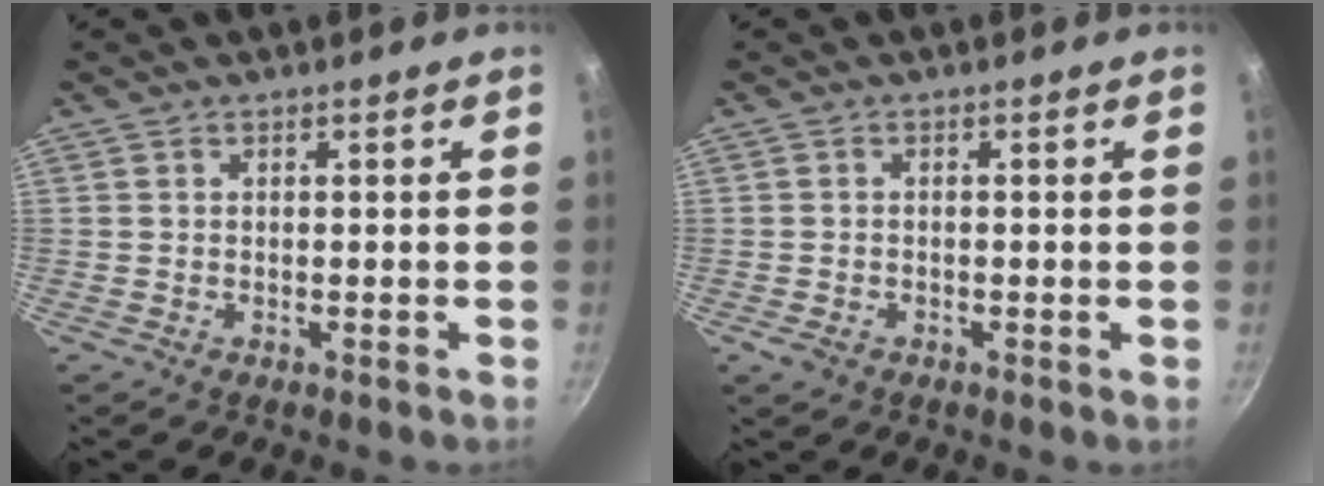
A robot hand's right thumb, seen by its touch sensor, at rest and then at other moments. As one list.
[{"total": 2.0, "force": [-0.8, 1.2, 1.3], "torque": [-0.027, 0.001, -0.015]}]